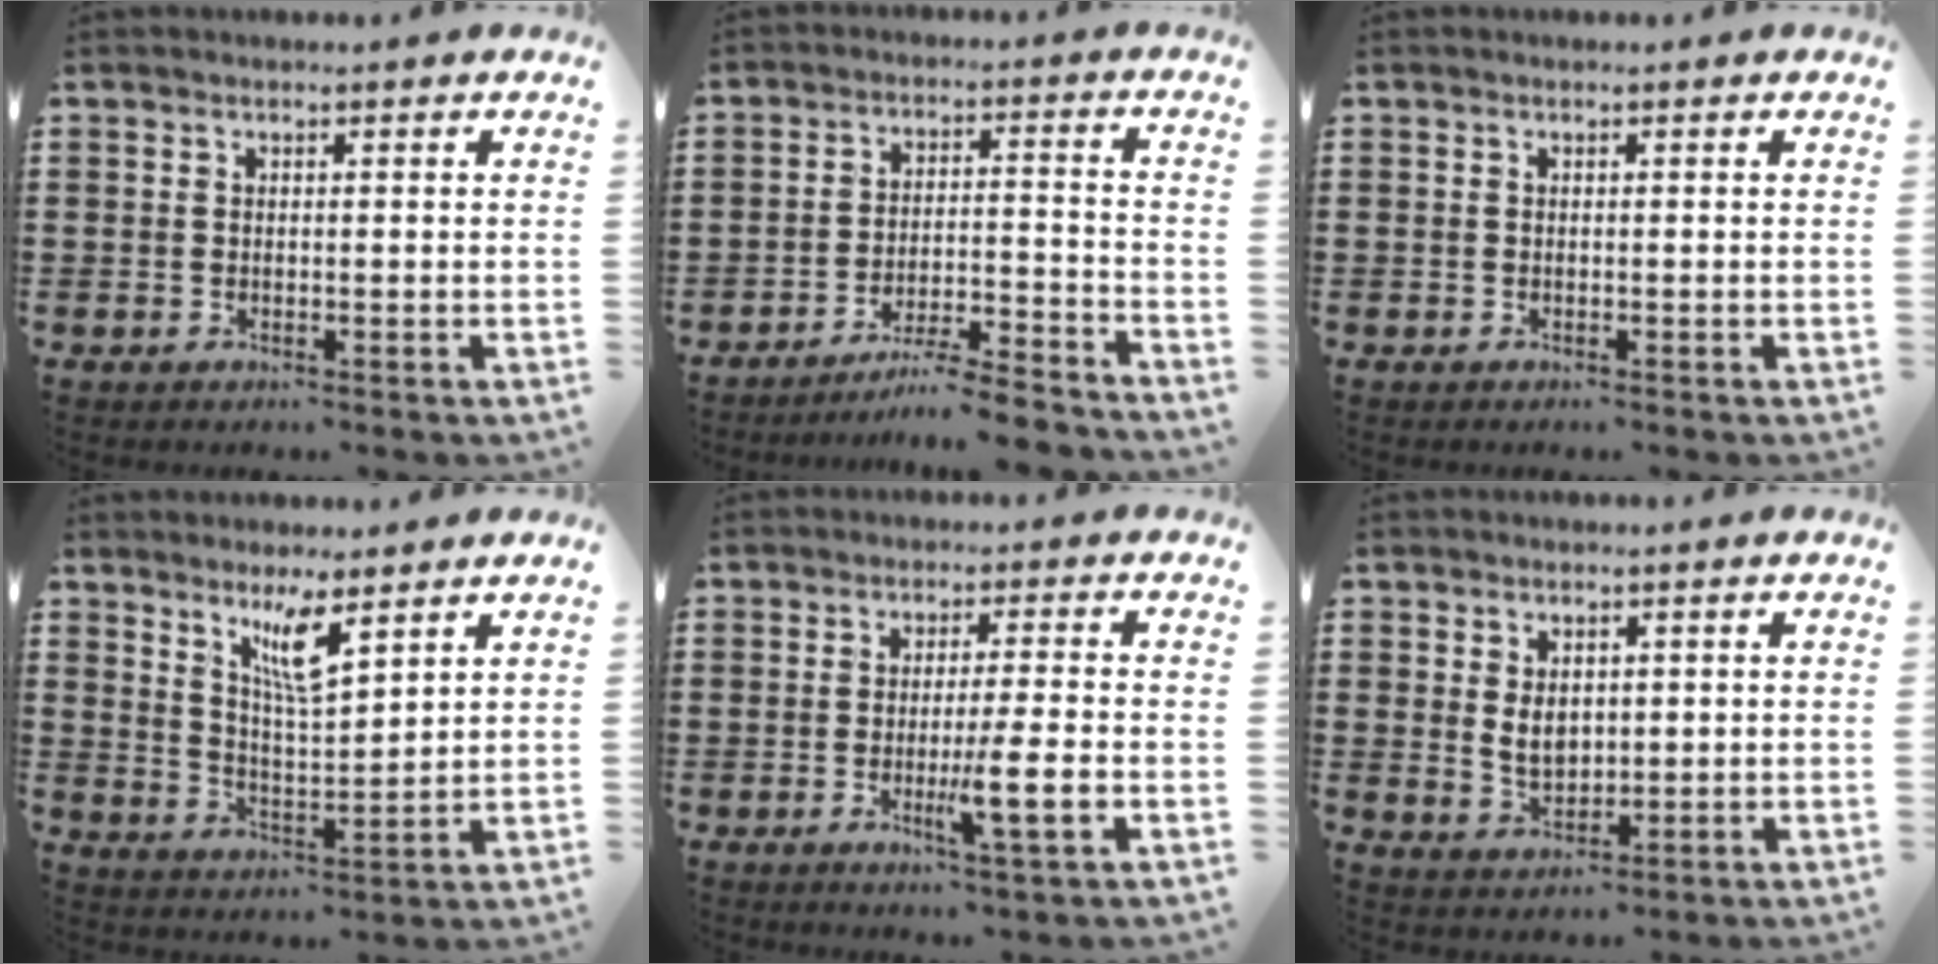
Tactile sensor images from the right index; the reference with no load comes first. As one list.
[{"total": 6.3, "force": [-5.9, -0.3, 2.2], "torque": [-0.041, -0.006, -0.114]}, {"total": 0.0}, {"total": 6.2, "force": [4.1, 1.1, 4.6], "torque": [-0.093, -0.004, 0.068]}, {"total": 6.5, "force": [-1.8, -0.1, 6.2], "torque": [-0.107, -0.019, -0.031]}, {"total": 3.6, "force": [0.7, 2.5, 2.5], "torque": [-0.039, 0.001, 0.009]}]